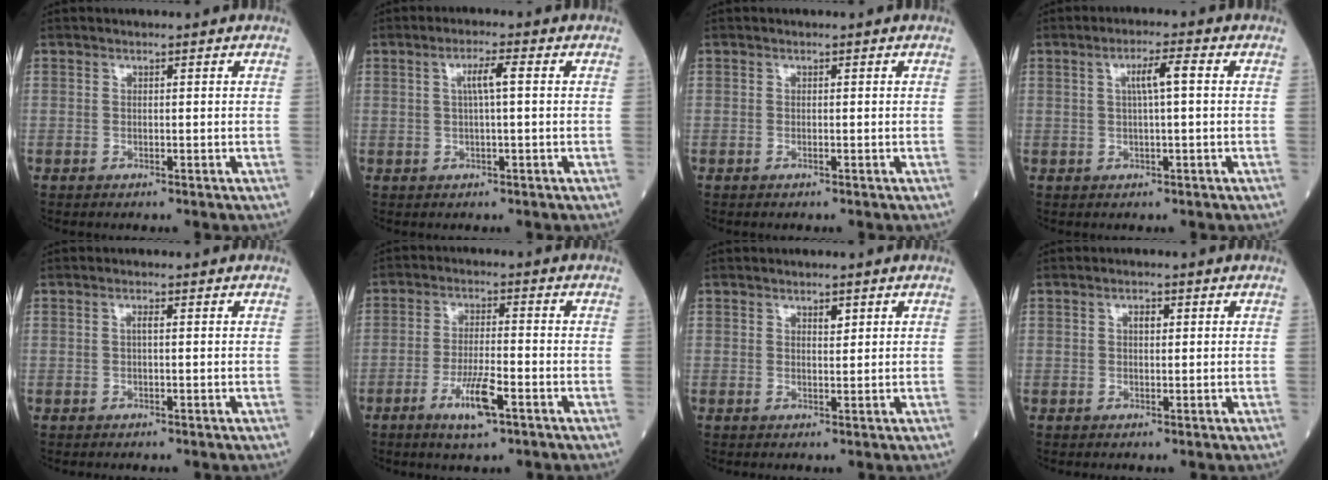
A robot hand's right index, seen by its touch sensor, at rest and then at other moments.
{"total": 3.3, "force": [0.6, 0.1, 3.2], "torque": [-0.060, 0.006, 0.010]}
{"total": 0.0}
{"total": 3.9, "force": [0.7, 0.1, 3.8], "torque": [-0.068, 0.008, 0.012]}
{"total": 0.8, "force": [0.1, 0.1, 0.8], "torque": [-0.017, 0.001, 0.000]}
{"total": 6.4, "force": [-3.2, 0.9, 5.5], "torque": [-0.107, -0.008, -0.054]}
{"total": 1.4, "force": [1.0, 0.5, 0.8], "torque": [-0.009, 0.003, 0.019]}
{"total": 1.5, "force": [0.4, 0.8, 1.2], "torque": [-0.018, 0.002, 0.005]}